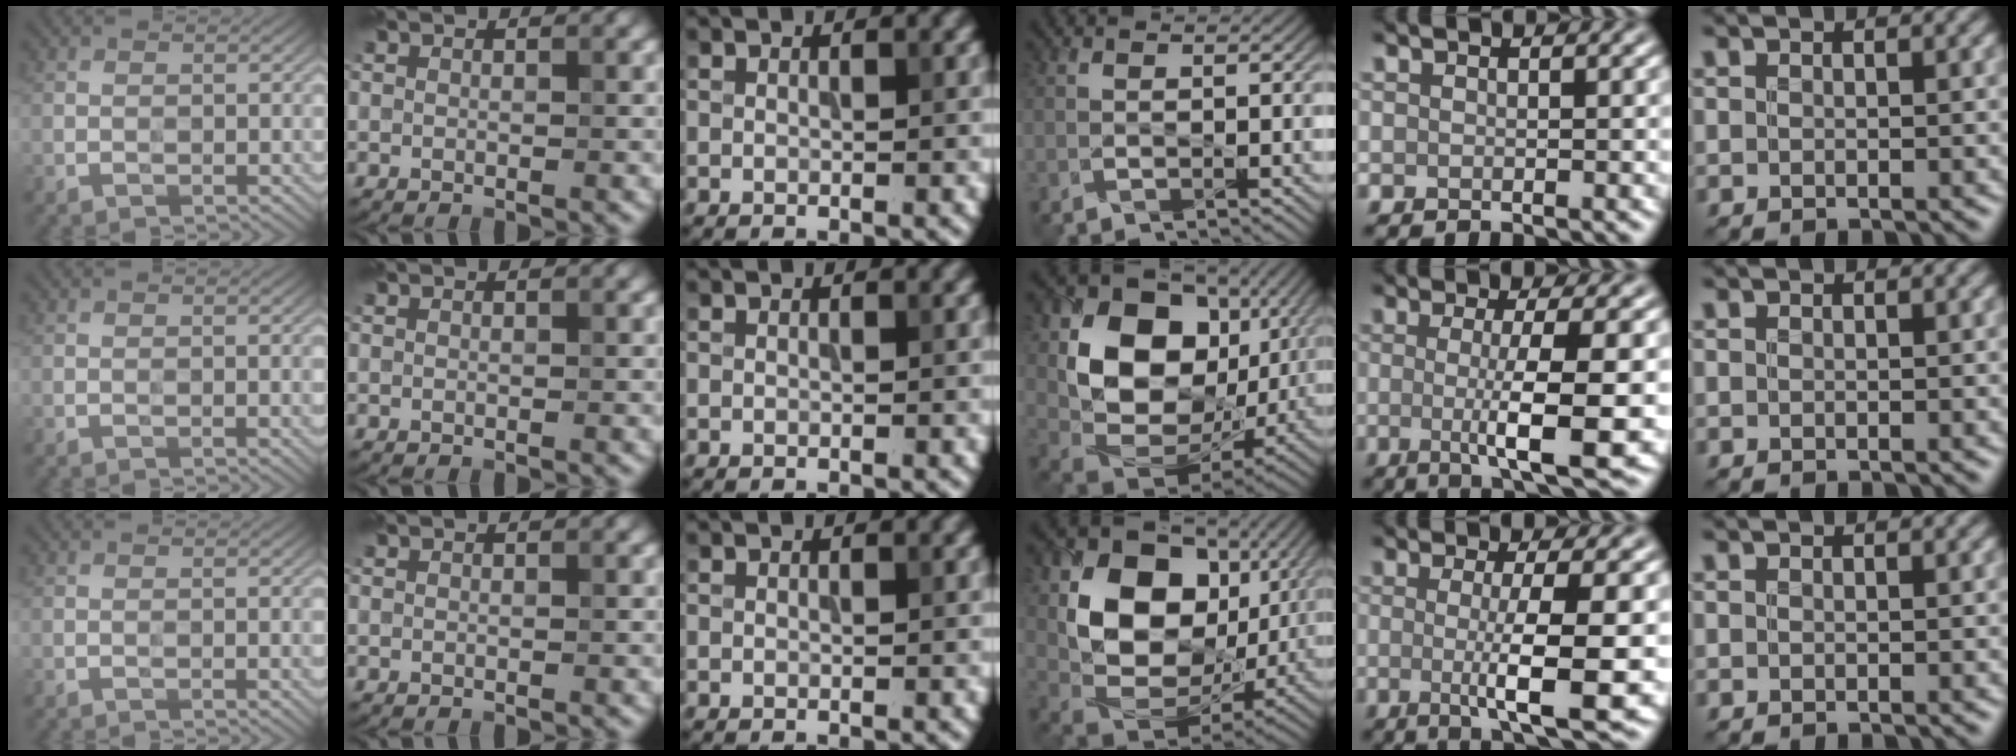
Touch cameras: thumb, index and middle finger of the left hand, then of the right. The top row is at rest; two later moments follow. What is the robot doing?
{"motion": "wipe", "object": "measuring cup"}